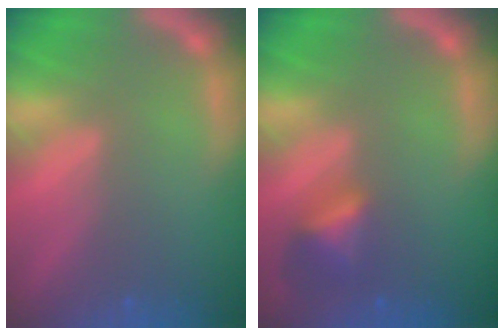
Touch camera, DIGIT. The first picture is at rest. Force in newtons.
{"total": 2.9}